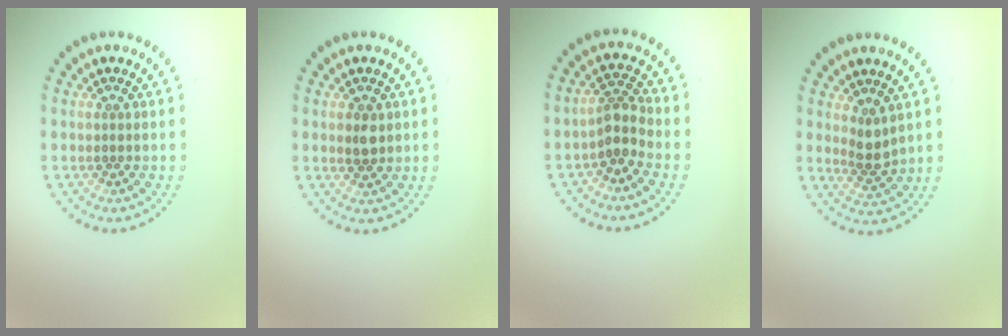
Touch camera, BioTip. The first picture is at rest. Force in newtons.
{"total": 1.7, "press": 1.7, "slide": 0.3}
{"total": 2.3, "press": 1.8, "slide": 1.4}
{"total": 2.0, "press": 1.6, "slide": 1.2}